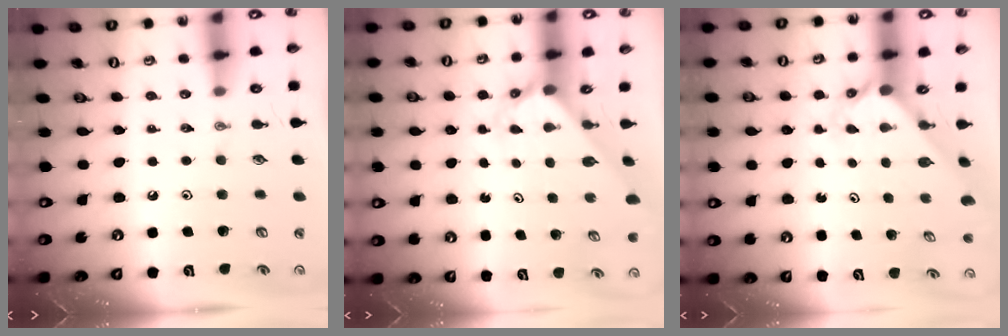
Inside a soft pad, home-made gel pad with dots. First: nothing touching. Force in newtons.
{"total": 2.4, "press": 2.4, "slide": 0.2}
{"total": 2.5, "press": 2.5, "slide": 0.3}